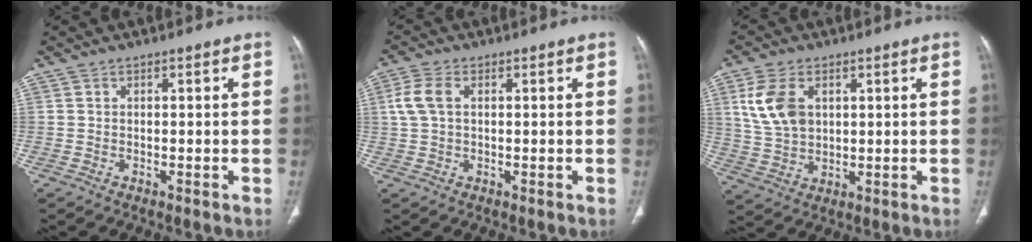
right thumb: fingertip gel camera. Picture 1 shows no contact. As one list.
[{"total": 4.8, "force": [1.1, 2.9, 3.6], "torque": [-0.095, 0.012, 0.021]}, {"total": 9.8, "force": [3.1, 6.4, 6.8], "torque": [-0.132, -0.005, 0.068]}]